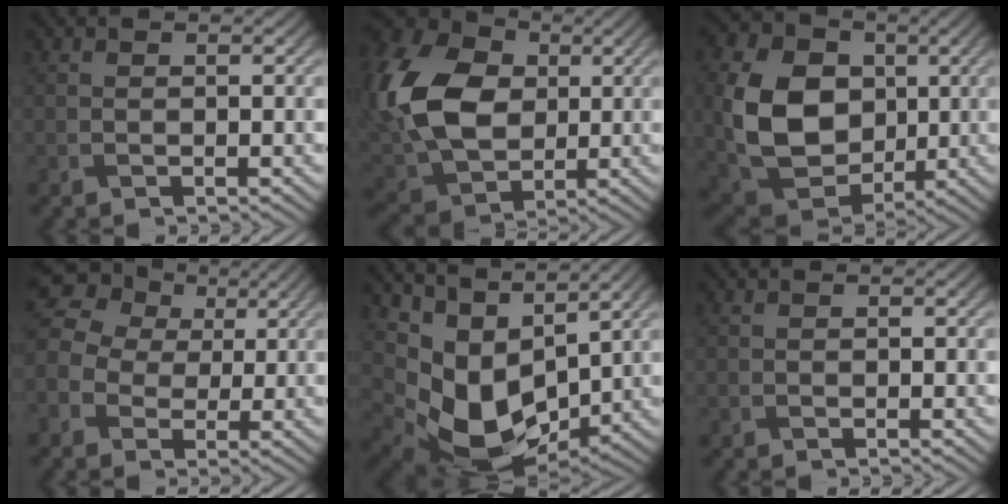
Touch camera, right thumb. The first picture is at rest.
{"total": 15.8, "force": [2.0, 11.4, 10.8], "torque": [-0.280, 0.012, 0.033]}
{"total": 13.6, "force": [0.5, 10.4, 8.8], "torque": [-0.207, 0.001, 0.012]}
{"total": 9.7, "force": [0.9, 8.2, 5.1], "torque": [-0.153, 0.010, 0.008]}
{"total": 11.0, "force": [2.9, 7.4, 7.7], "torque": [-0.170, -0.028, 0.065]}
{"total": 0.0}